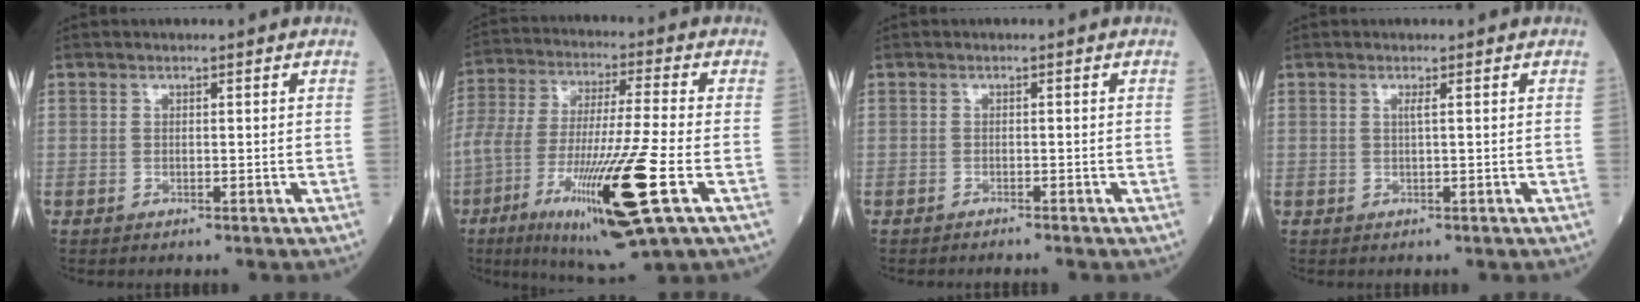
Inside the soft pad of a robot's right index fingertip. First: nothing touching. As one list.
[{"total": 20.2, "force": [-8.1, 1.1, 18.5], "torque": [-0.371, -0.045, -0.147]}, {"total": 1.2, "force": [-1.1, 0.0, 0.4], "torque": [-0.007, 0.001, -0.016]}, {"total": 0.8, "force": [0.2, -0.2, 0.8], "torque": [-0.016, 0.001, 0.003]}]